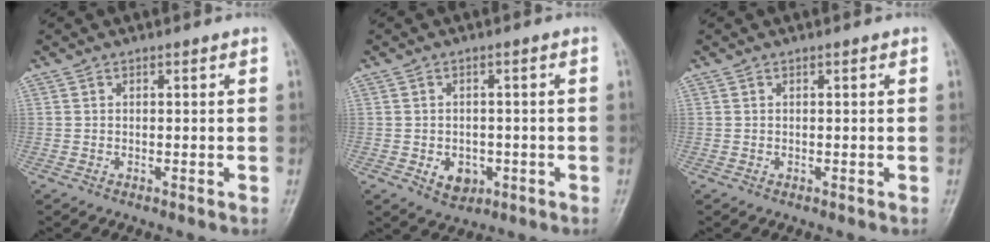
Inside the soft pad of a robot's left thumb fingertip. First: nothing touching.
{"total": 4.5, "force": [-1.4, 3.5, 2.5], "torque": [-0.020, 0.005, -0.011]}
{"total": 0.0}